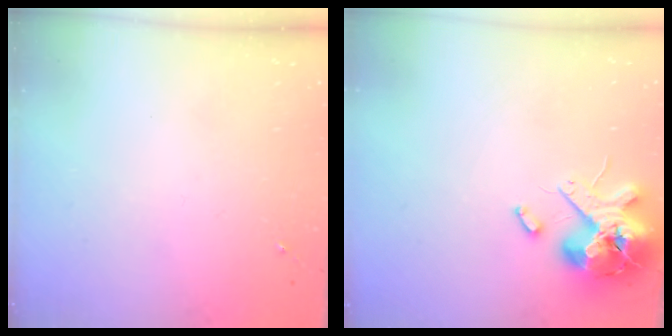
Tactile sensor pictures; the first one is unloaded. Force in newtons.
{"total": 13.6, "press": 13.5, "slide": 2.2}